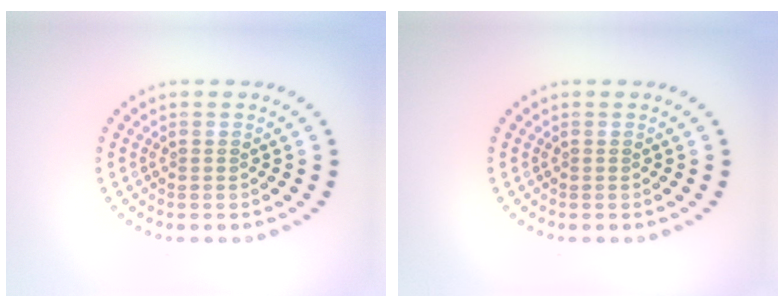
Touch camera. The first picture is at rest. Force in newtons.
{"total": 0.0}